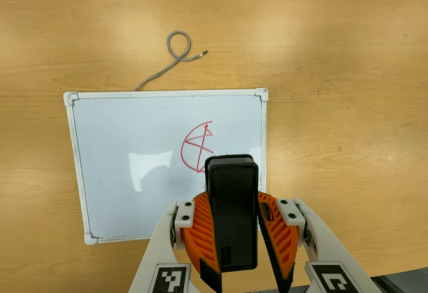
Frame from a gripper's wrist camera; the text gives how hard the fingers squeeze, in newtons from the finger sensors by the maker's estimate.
{"total": 9.0, "left": 9.2, "right": 8.7}